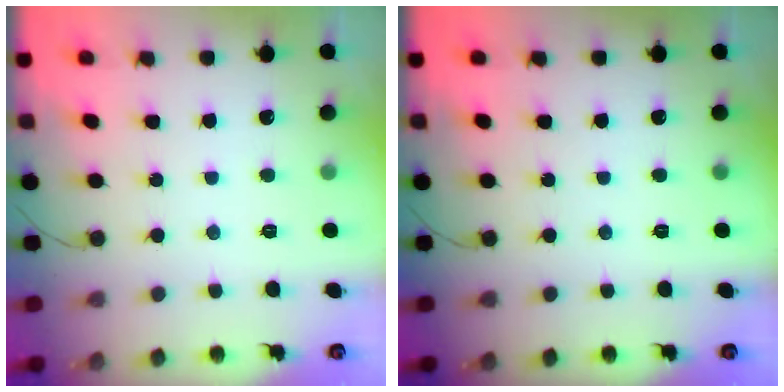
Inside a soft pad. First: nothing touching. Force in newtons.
{"total": 0.0}